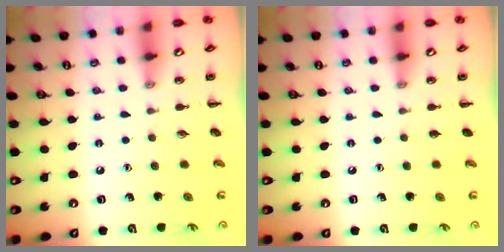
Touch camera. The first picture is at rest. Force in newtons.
{"total": 0.0}